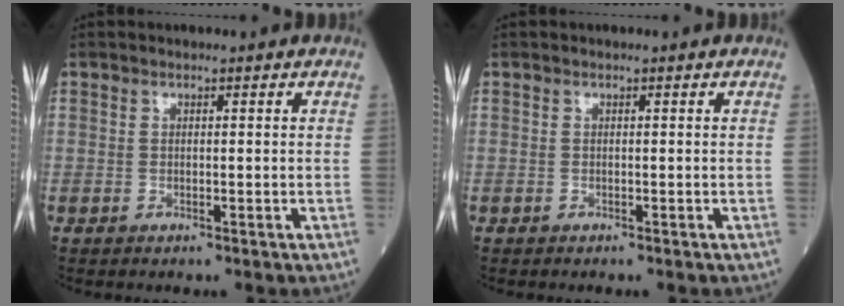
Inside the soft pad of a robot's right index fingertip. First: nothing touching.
{"total": 0.0}